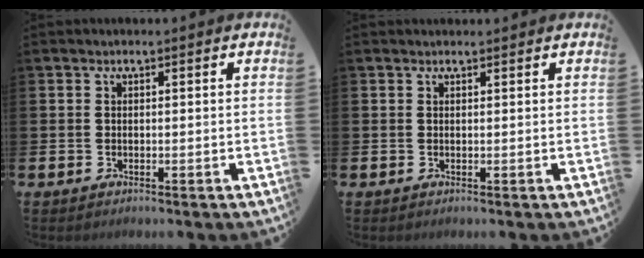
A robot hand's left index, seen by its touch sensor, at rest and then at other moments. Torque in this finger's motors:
{"motor_torque": [0.04, -1.56, -0.06, -0.05]}